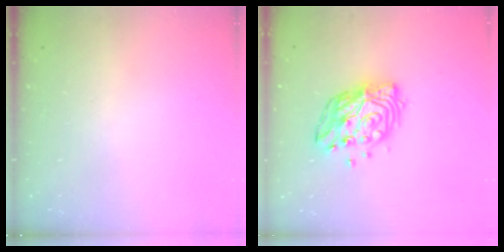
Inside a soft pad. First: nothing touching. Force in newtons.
{"total": 14.1, "press": 14.0, "slide": 1.3}